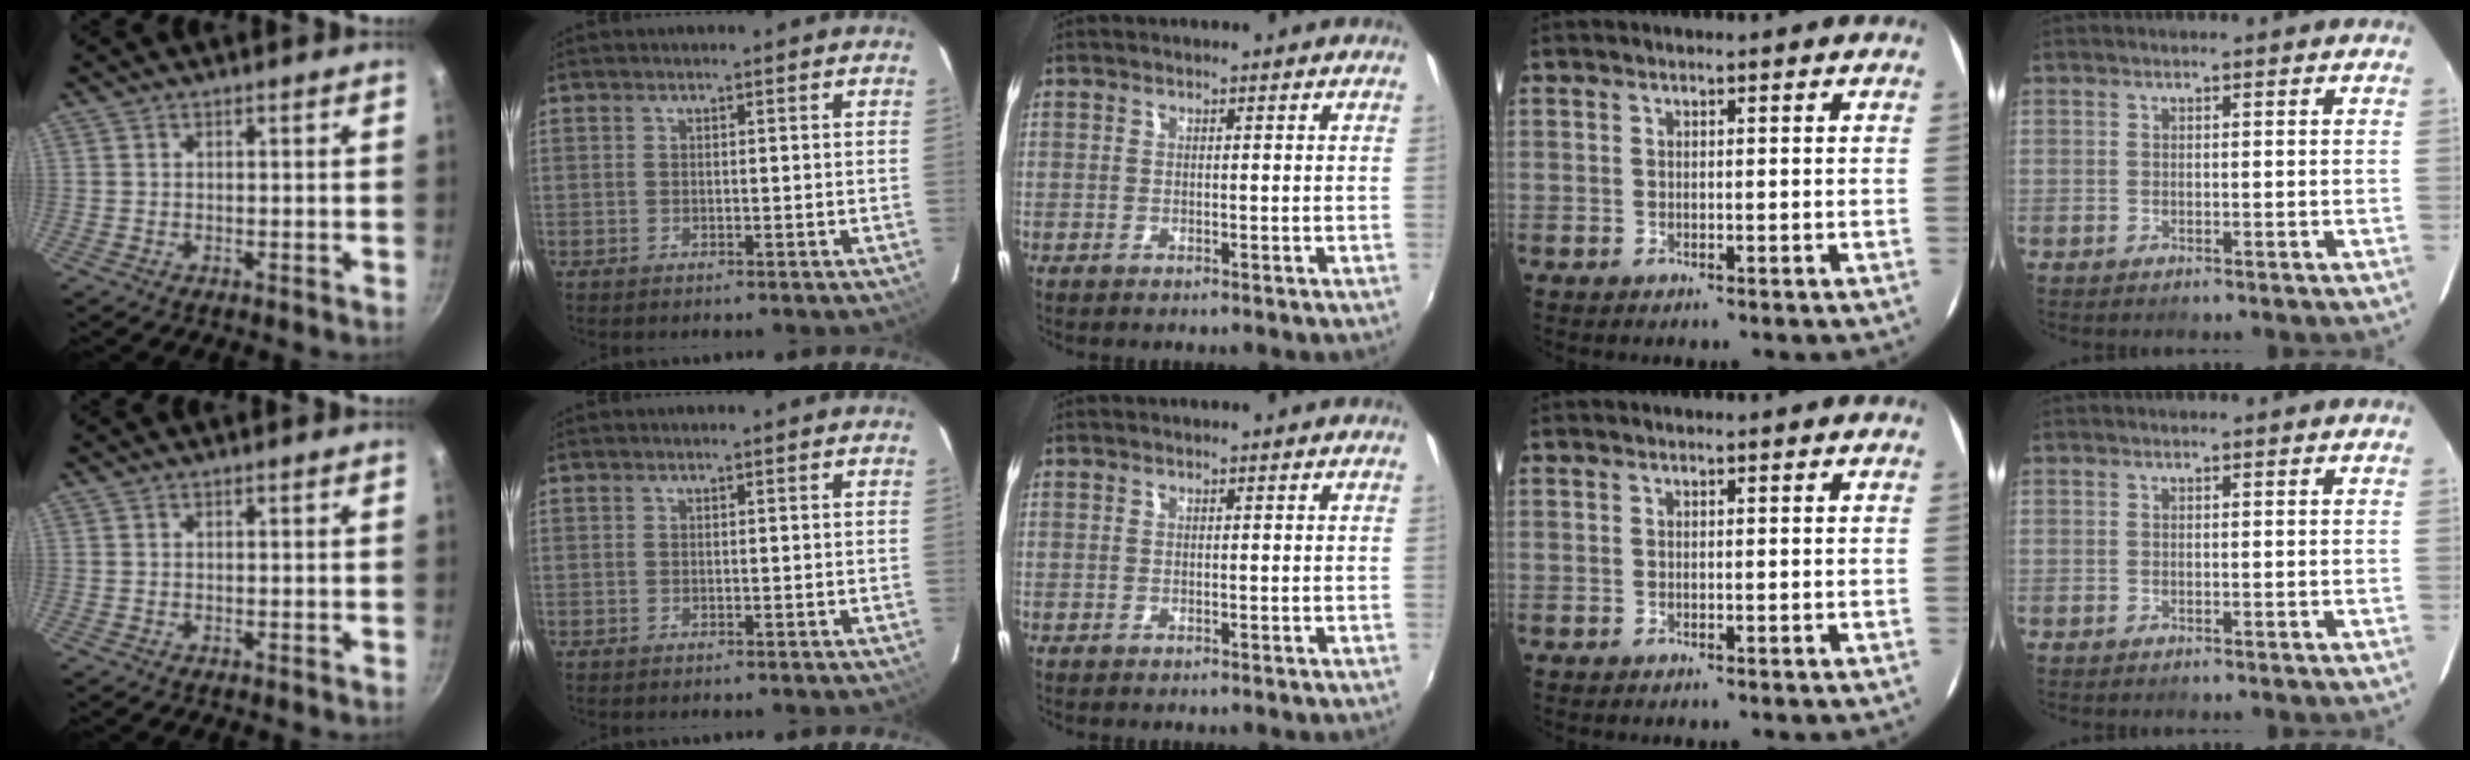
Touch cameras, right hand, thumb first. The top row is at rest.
{}